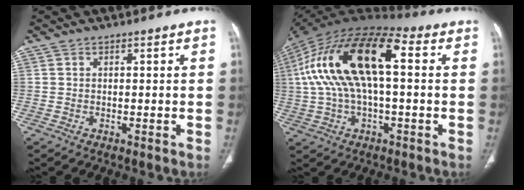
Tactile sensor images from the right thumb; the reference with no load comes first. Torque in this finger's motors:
{"motor_torque": [1.57, 1.68, 2.40, -0.37, 0.47]}